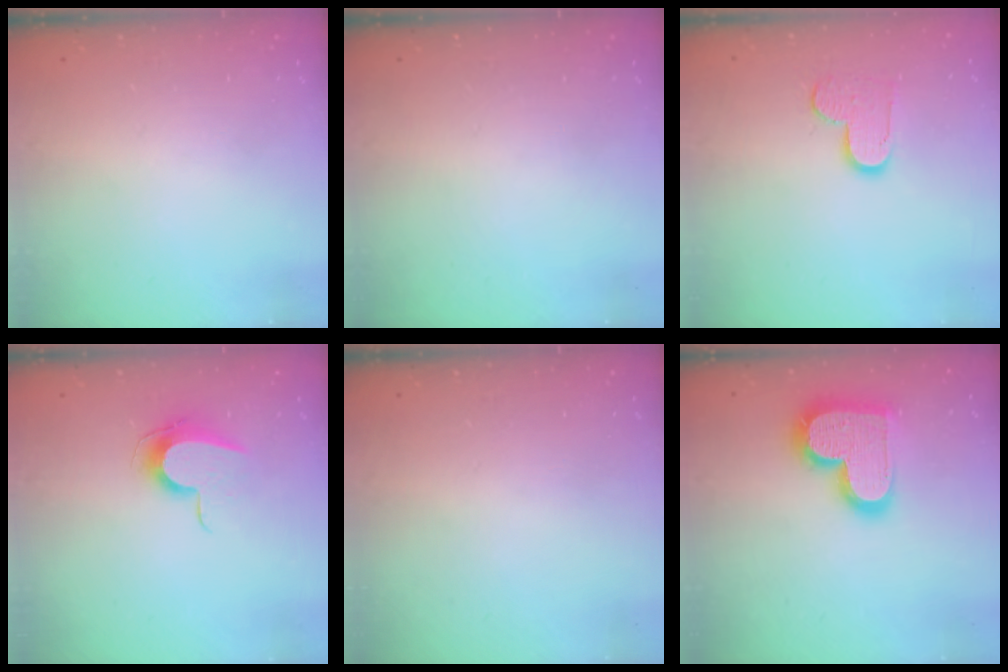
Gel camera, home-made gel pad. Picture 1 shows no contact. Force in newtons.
{"total": 0.0}
{"total": 9.1, "press": 9.1, "slide": 0.7}
{"total": 9.2, "press": 9.2, "slide": 0.8}
{"total": 0.8, "press": 0.8, "slide": 0.1}
{"total": 17.5, "press": 17.4, "slide": 1.3}